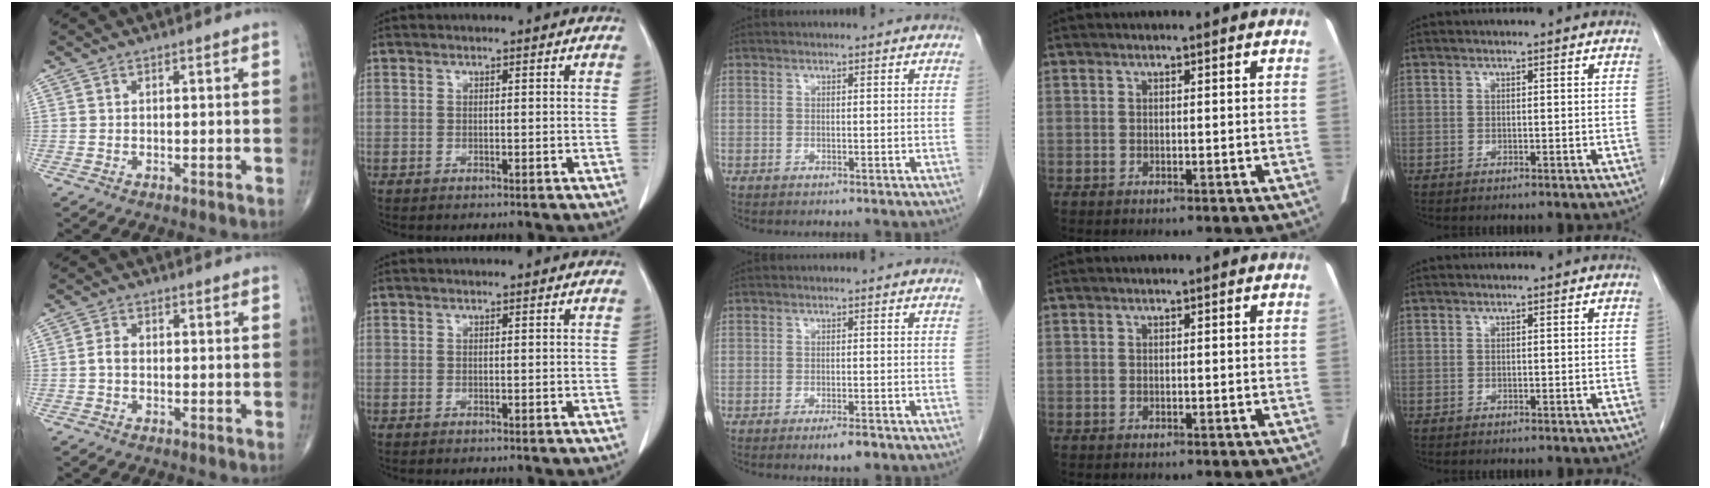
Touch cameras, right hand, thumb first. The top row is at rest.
{"thumb": {"total": 2.0, "force": [-0.4, 1.3, 1.4], "torque": [-0.026, 0.006, -0.012]}, "middle": {"total": 2.5, "force": [-1.6, 0.5, 1.9], "torque": [-0.026, -0.001, -0.023]}}